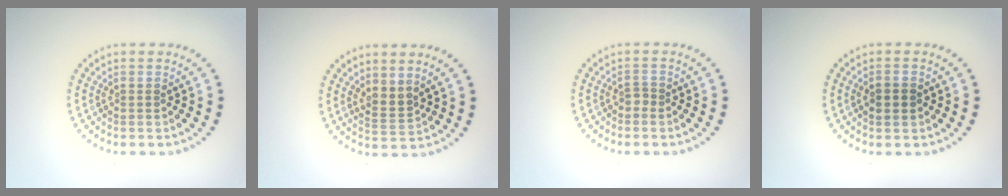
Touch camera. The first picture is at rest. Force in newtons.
{"total": 2.0, "press": 1.5, "slide": 1.3}
{"total": 0.9, "press": 0.6, "slide": 0.7}
{"total": 1.5, "press": 1.5, "slide": 0.1}